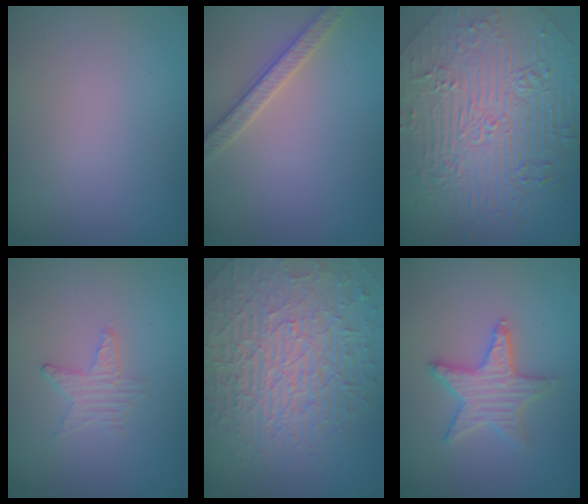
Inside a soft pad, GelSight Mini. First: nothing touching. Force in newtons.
{"total": 2.6, "press": 2.5, "slide": 0.5}
{"total": 10.5, "press": 7.7, "slide": 7.1}
{"total": 0.5, "press": 0.5, "slide": 0.1}
{"total": 10.0, "press": 6.5, "slide": 7.7}
{"total": 3.6, "press": 3.5, "slide": 0.7}